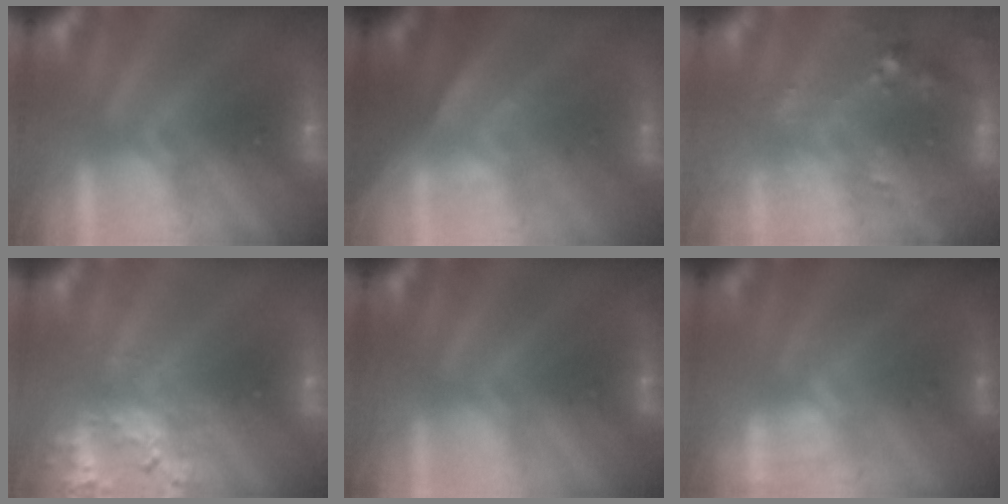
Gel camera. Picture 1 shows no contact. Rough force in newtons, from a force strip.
{"total": 1.5}
{"total": 6.0}
{"total": 2.8}
{"total": 2.5}
{"total": 1.9}